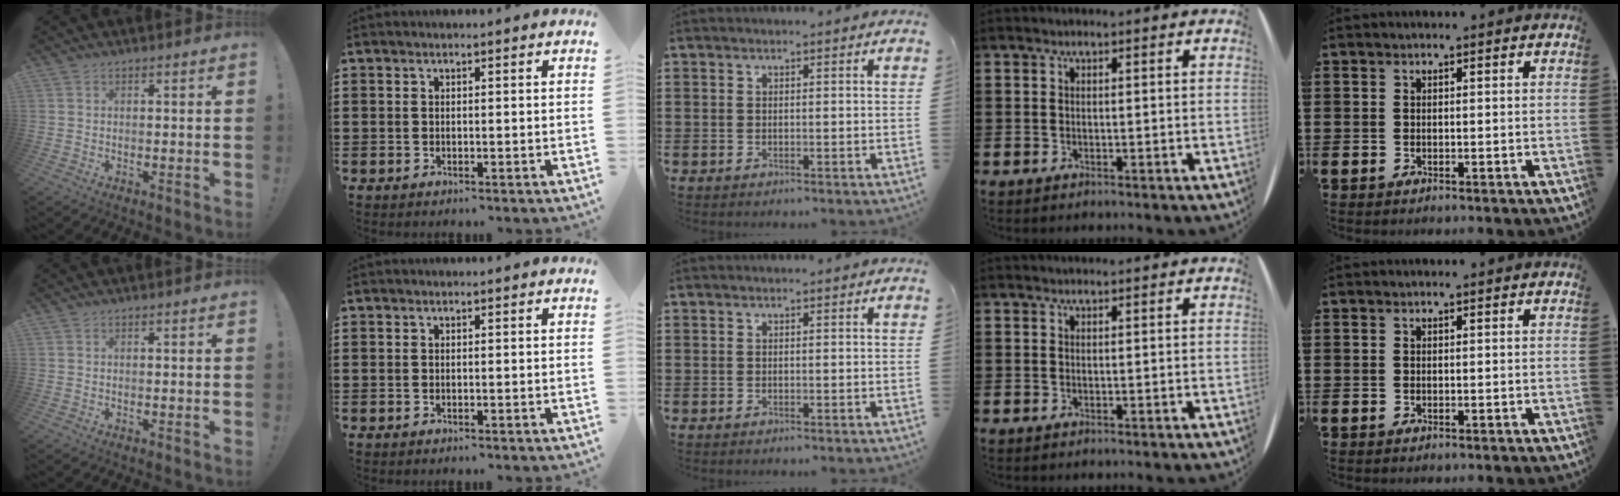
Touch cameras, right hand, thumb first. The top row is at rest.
{}